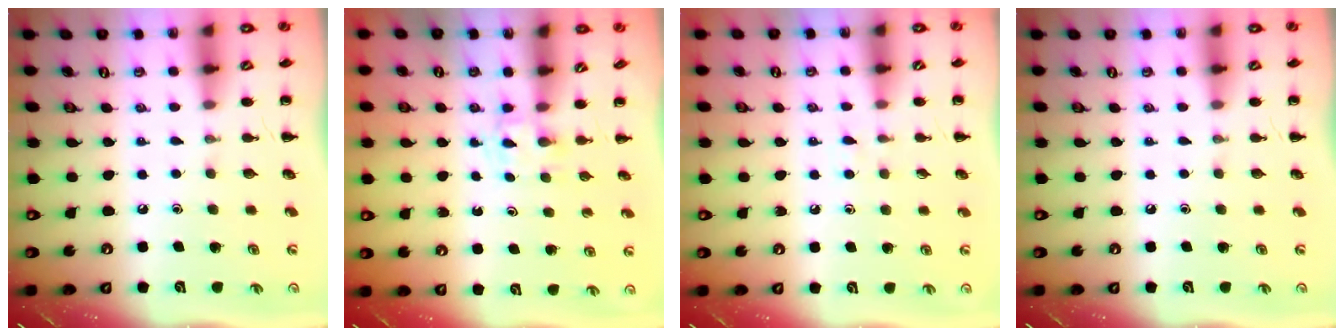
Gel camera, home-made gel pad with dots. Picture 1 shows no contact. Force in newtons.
{"total": 2.2, "press": 1.9, "slide": 1.1}
{"total": 3.3, "press": 3.1, "slide": 1.3}
{"total": 0.0}